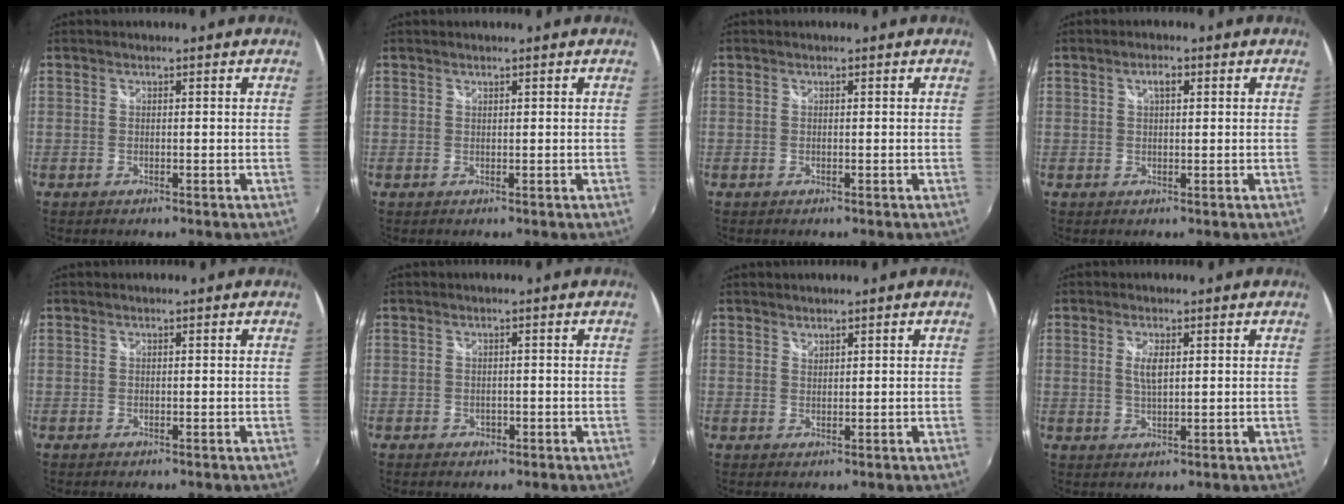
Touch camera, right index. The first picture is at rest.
{"total": 0.0}
{"total": 0.0}
{"total": 2.1, "force": [0.8, 0.9, 1.8], "torque": [-0.030, 0.006, 0.012]}
{"total": 0.0}
{"total": 1.4, "force": [-0.7, 1.2, 0.4], "torque": [-0.007, -0.003, -0.009]}
{"total": 1.0, "force": [1.0, 0.3, 0.1], "torque": [-0.001, 0.001, 0.018]}
{"total": 3.2, "force": [0.8, 1.0, 2.9], "torque": [-0.055, -0.003, 0.015]}